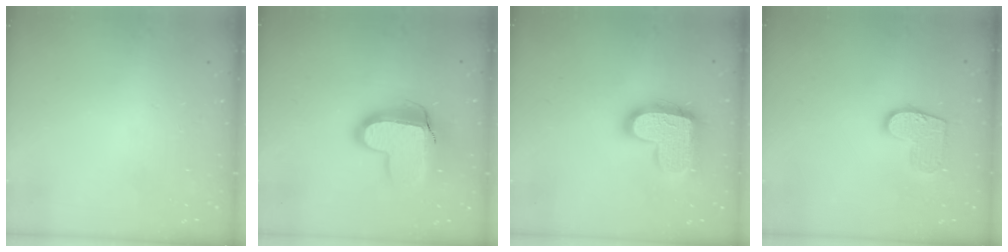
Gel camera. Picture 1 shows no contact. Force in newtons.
{"total": 14.6, "press": 14.5, "slide": 1.1}
{"total": 19.4, "press": 19.3, "slide": 1.4}
{"total": 10.2, "press": 10.2, "slide": 0.2}